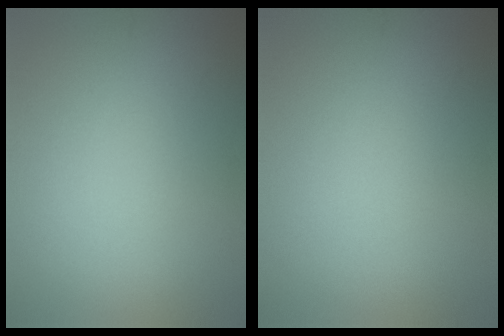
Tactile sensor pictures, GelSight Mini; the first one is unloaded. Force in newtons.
{"total": 0.0}